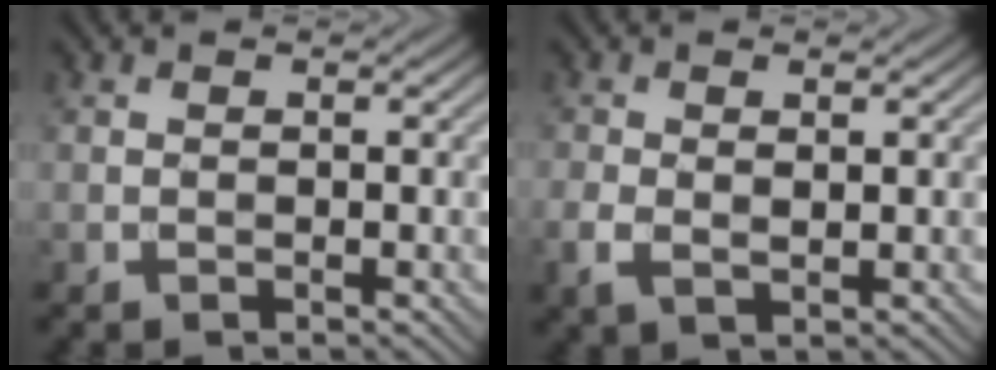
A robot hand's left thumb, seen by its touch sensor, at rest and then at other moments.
{"total": 2.5, "force": [0.2, 1.0, 2.3], "torque": [-0.053, -0.002, 0.003]}